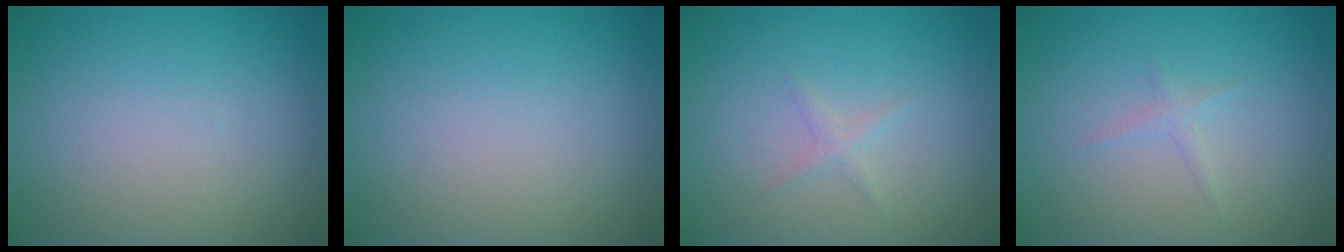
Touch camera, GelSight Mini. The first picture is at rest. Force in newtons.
{"total": 0.0}
{"total": 0.9, "press": 0.8, "slide": 0.1}
{"total": 0.8, "press": 0.8, "slide": 0.0}